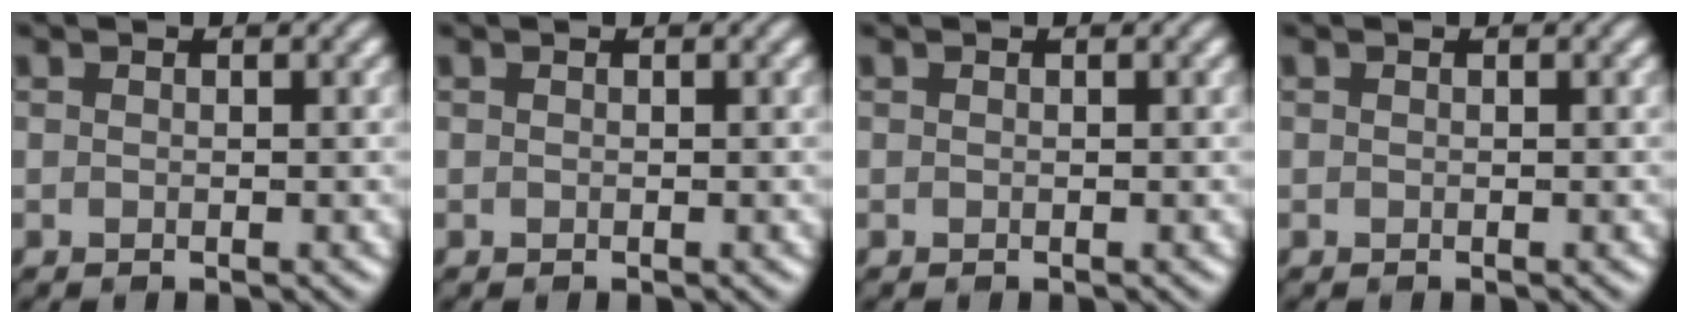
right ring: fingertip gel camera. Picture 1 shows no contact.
{"total": 0.0}
{"total": 0.0}
{"total": 0.0}